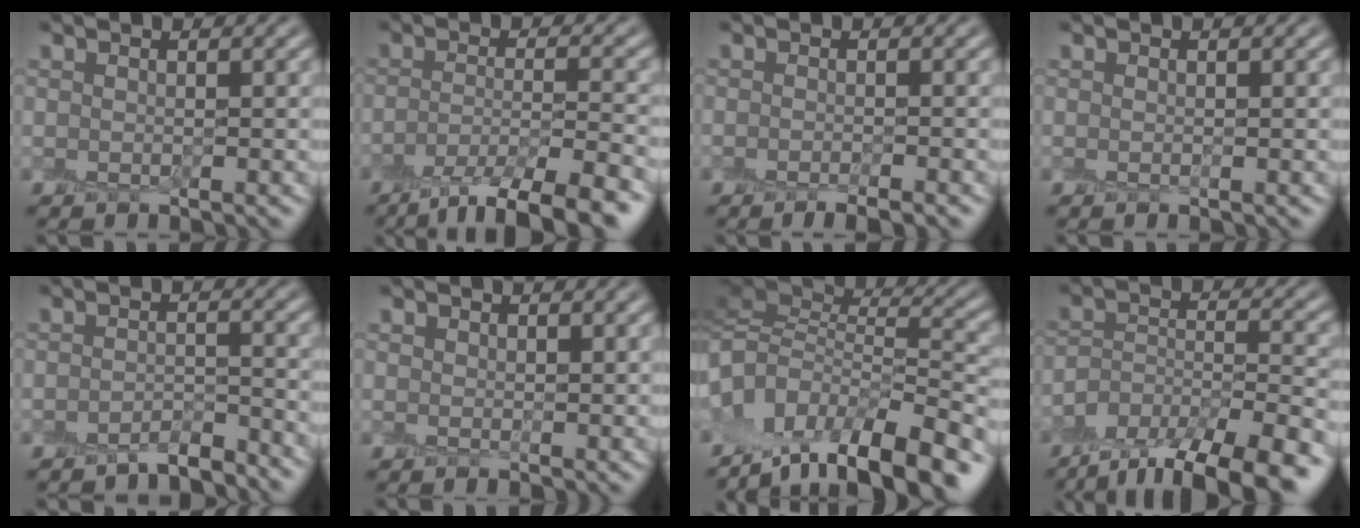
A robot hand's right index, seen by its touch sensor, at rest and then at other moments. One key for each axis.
{"total": 7.6, "fx": -5.2, "fy": 1.9, "fz": 5.3, "tx": -0.074, "ty": -0.006, "tz": -0.086}
{"total": 2.1, "fx": -1.5, "fy": 0.4, "fz": 1.3, "tx": -0.012, "ty": -0.004, "tz": -0.028}
{"total": 0.0}
{"total": 2.1, "fx": -1.9, "fy": 0.4, "fz": 0.6, "tx": -0.007, "ty": 0.005, "tz": -0.036}
{"total": 1.1, "fx": 0.7, "fy": 0.7, "fz": 0.5, "tx": -0.005, "ty": -0.002, "tz": 0.017}
{"total": 13.4, "fx": -7.0, "fy": 5.3, "fz": 10.2, "tx": -0.197, "ty": 0.011, "tz": -0.111}
{"total": 11.2, "fx": -9.0, "fy": 3.8, "fz": 5.5, "tx": -0.083, "ty": -0.004, "tz": -0.137}